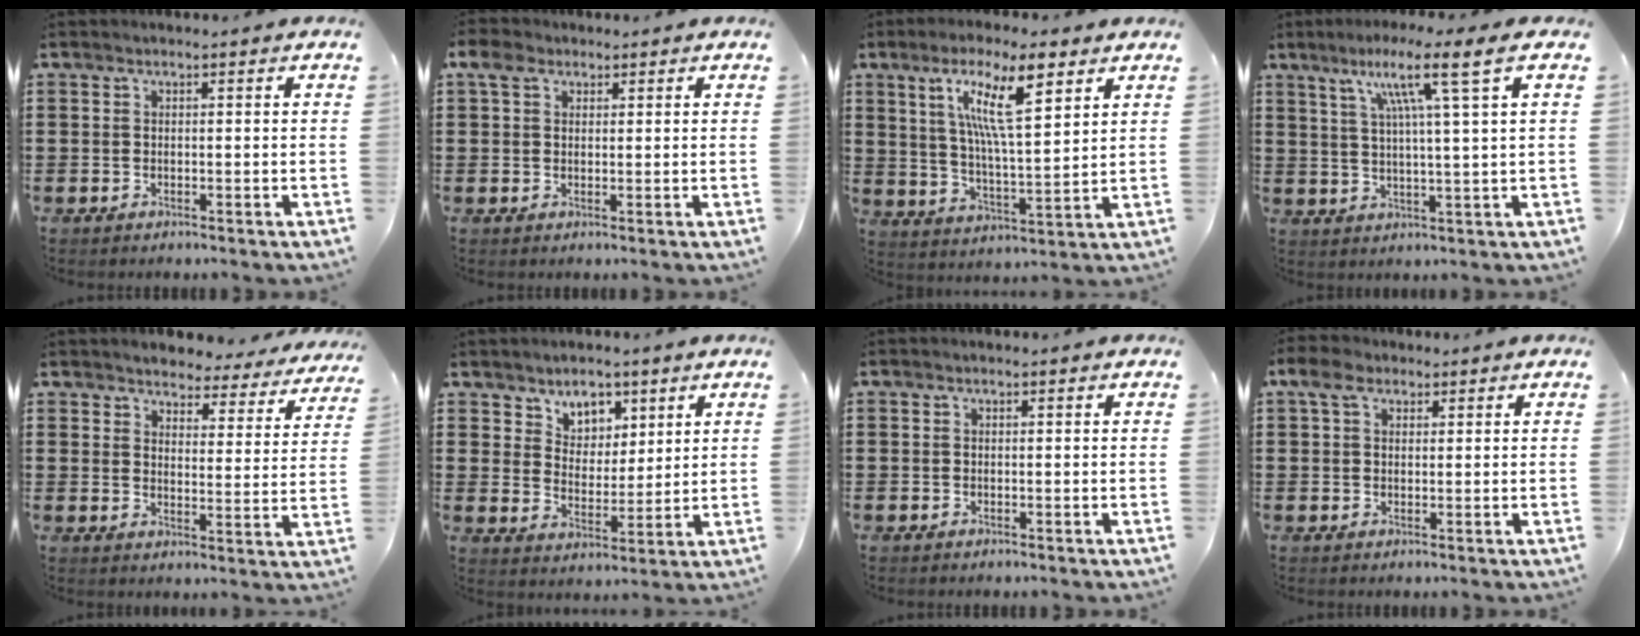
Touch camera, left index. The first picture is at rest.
{"total": 4.0, "force": [2.0, 2.9, 1.9], "torque": [-0.050, 0.015, 0.037]}
{"total": 11.4, "force": [6.3, 2.7, 9.2], "torque": [-0.177, -0.013, 0.105]}
{"total": 8.8, "force": [4.2, -0.9, 7.7], "torque": [-0.152, -0.001, 0.060]}
{"total": 3.6, "force": [3.6, 0.4, -0.1], "torque": [-0.023, -0.029, 0.059]}
{"total": 4.9, "force": [3.5, 3.4, 0.1], "torque": [-0.023, -0.009, 0.059]}
{"total": 0.0}
{"total": 4.5, "force": [2.4, 2.9, 2.6], "torque": [-0.053, 0.012, 0.042]}